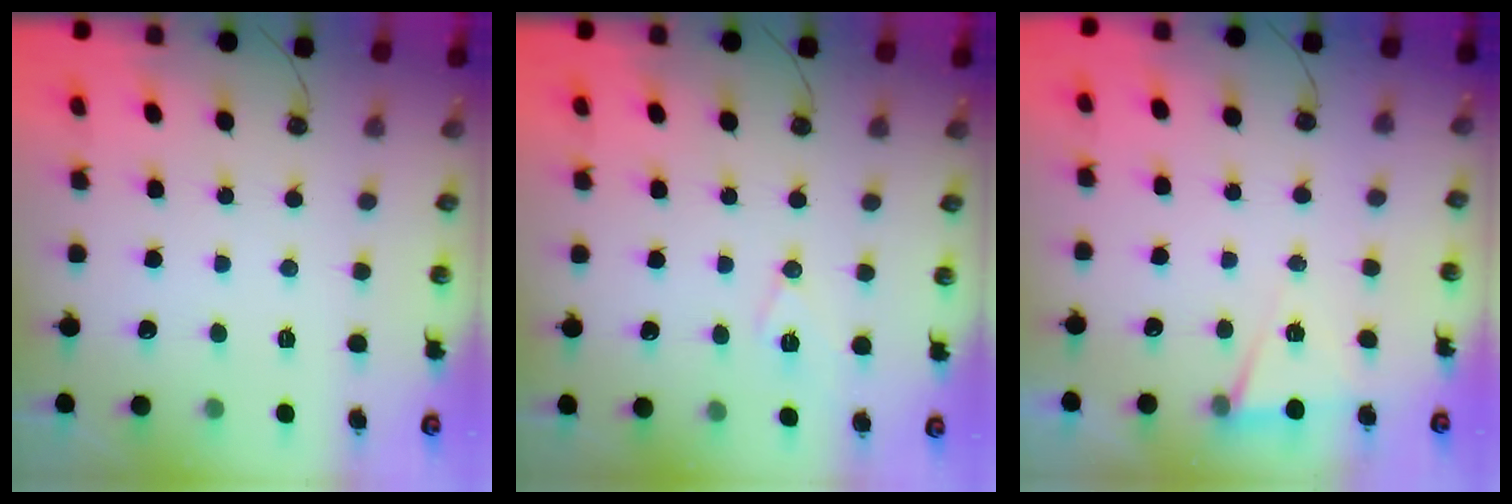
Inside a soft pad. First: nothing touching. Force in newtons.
{"total": 7.5, "press": 6.6, "slide": 3.6}
{"total": 4.9, "press": 2.1, "slide": 4.4}